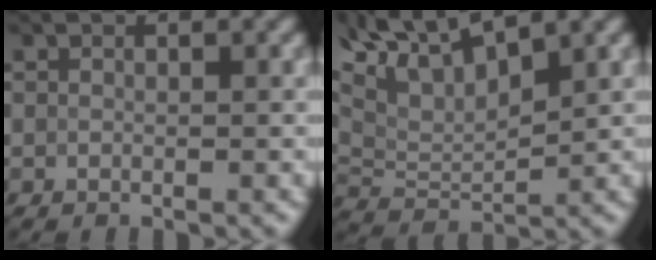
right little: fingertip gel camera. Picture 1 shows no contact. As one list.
[{"total": 6.4, "force": [3.2, 1.5, 5.3], "torque": [-0.121, 0.012, 0.053]}]